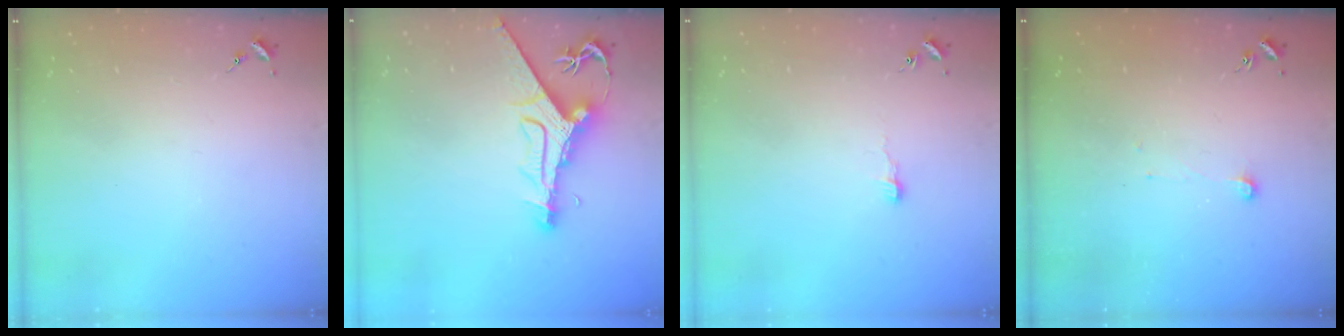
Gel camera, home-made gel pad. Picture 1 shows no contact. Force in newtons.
{"total": 11.9, "press": 11.8, "slide": 1.3}
{"total": 3.0, "press": 3.0, "slide": 0.3}
{"total": 3.8, "press": 3.8, "slide": 0.3}